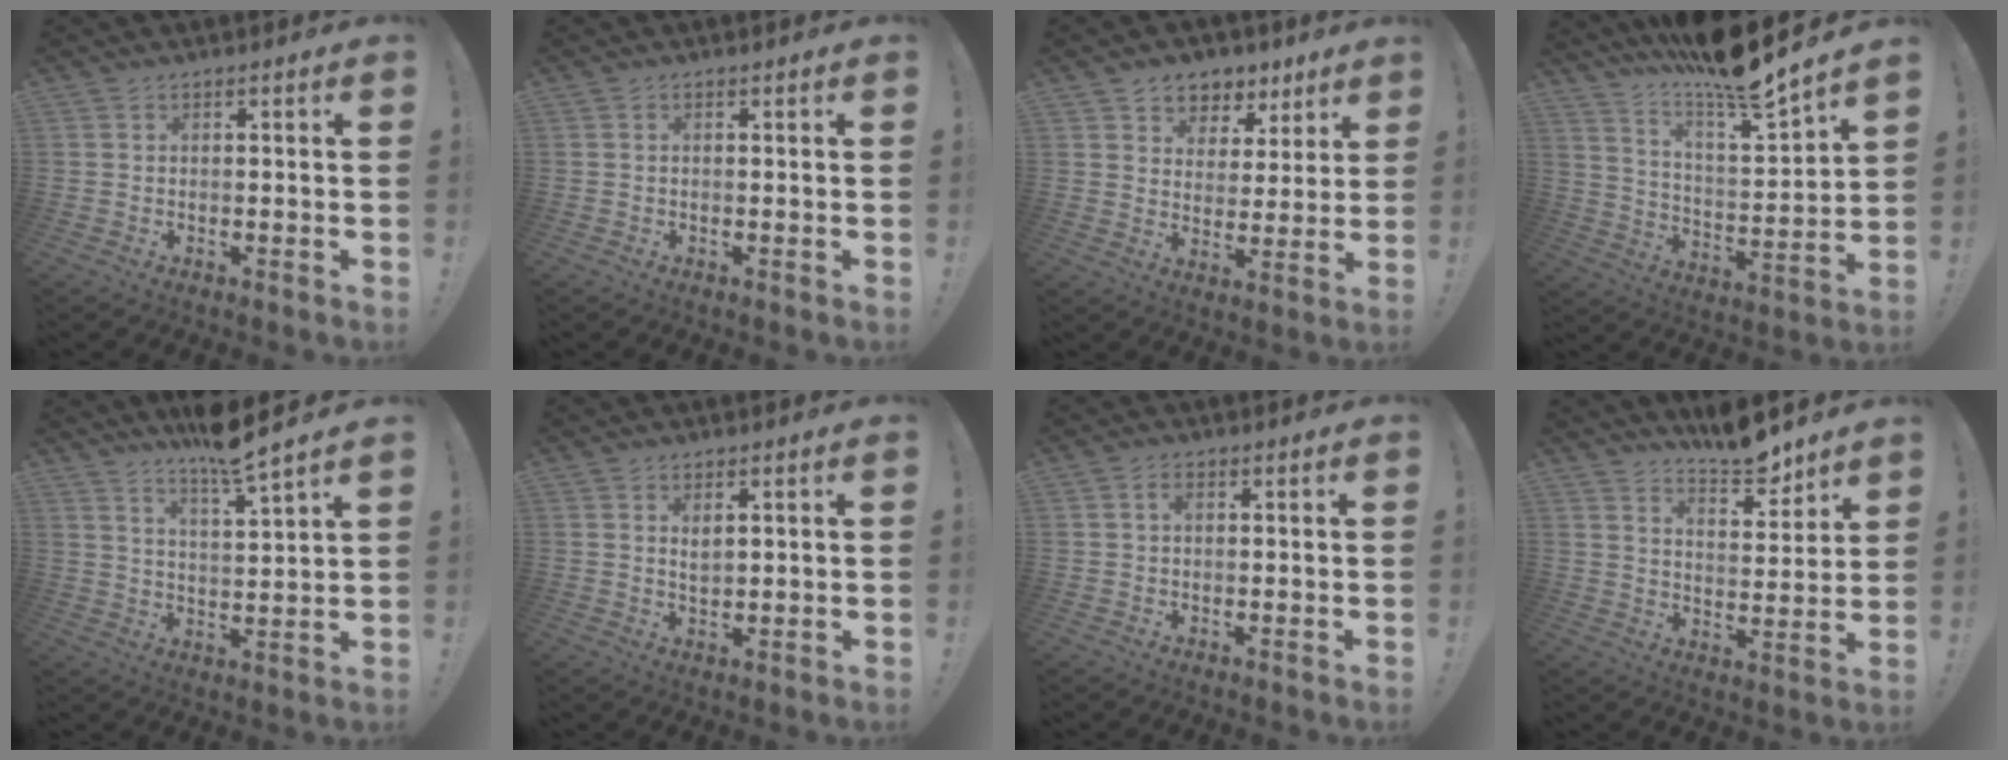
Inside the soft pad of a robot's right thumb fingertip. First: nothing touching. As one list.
[{"total": 0.0}, {"total": 7.0, "force": [4.3, 5.5, 0.8], "torque": [-0.013, -0.035, 0.085]}, {"total": 13.3, "force": [12.0, 0.1, 5.8], "torque": [-0.108, -0.112, 0.197]}, {"total": 8.8, "force": [7.6, -0.4, 4.5], "torque": [-0.075, -0.053, 0.124]}, {"total": 2.7, "force": [1.1, 1.3, 2.1], "torque": [-0.035, -0.004, 0.018]}, {"total": 1.5, "force": [0.3, 1.0, 1.1], "torque": [-0.019, 0.003, 0.003]}, {"total": 9.7, "force": [8.6, 2.5, 3.8], "torque": [-0.043, -0.068, 0.153]}]